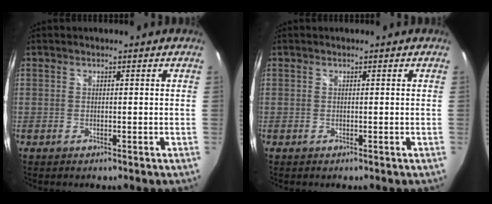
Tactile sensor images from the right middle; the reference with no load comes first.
{"total": 0.0}